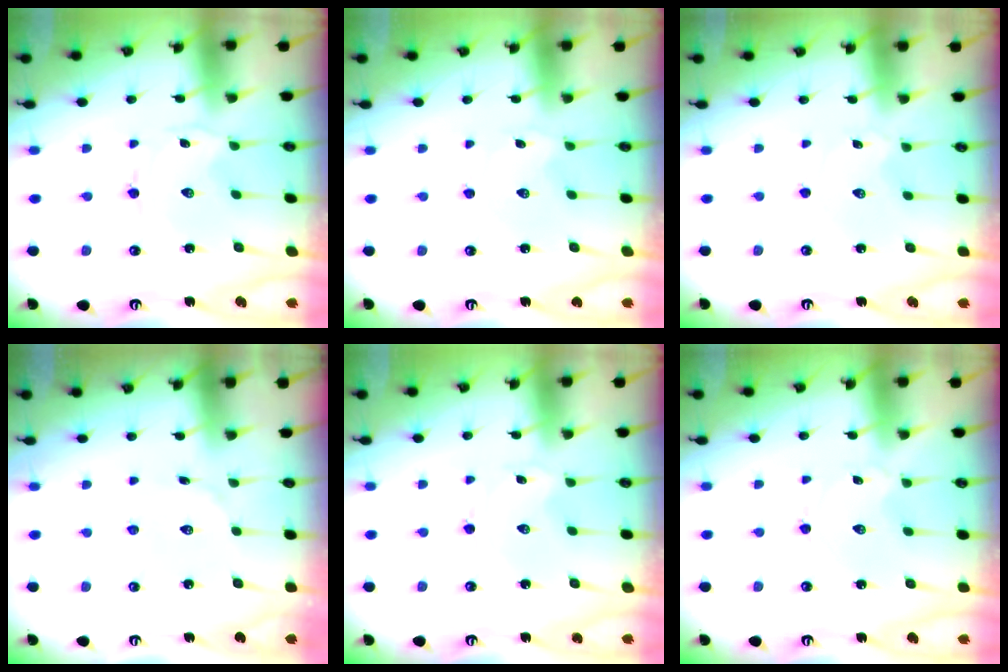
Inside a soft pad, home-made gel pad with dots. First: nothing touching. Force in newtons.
{"total": 0.8, "press": 0.7, "slide": 0.3}
{"total": 0.9, "press": 0.9, "slide": 0.2}
{"total": 2.9, "press": 2.9, "slide": 0.3}
{"total": 0.0}
{"total": 1.2, "press": 1.1, "slide": 0.3}